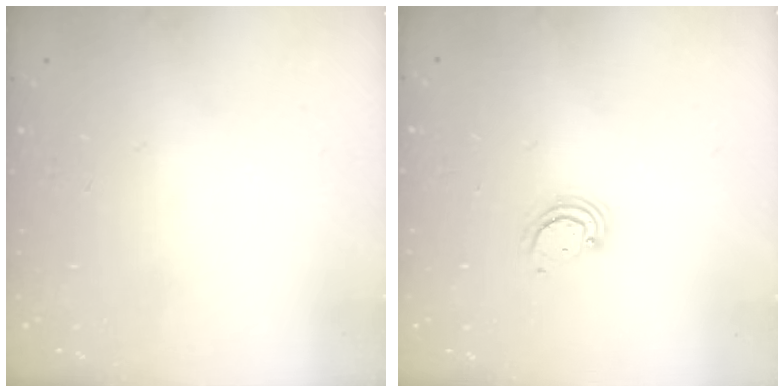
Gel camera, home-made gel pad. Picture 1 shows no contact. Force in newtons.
{"total": 2.6, "press": 2.6, "slide": 0.3}